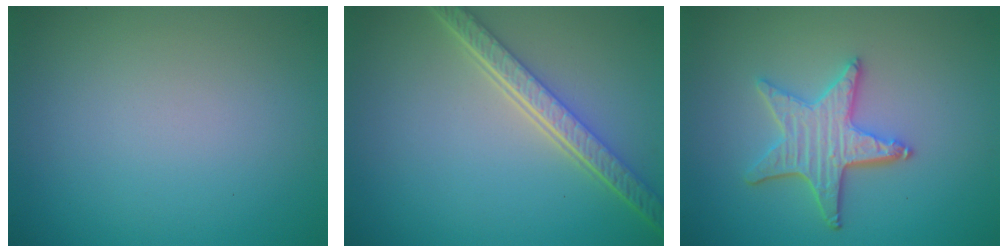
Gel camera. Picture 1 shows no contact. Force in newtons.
{"total": 5.3, "press": 3.9, "slide": 3.5}
{"total": 4.1, "press": 3.6, "slide": 2.0}